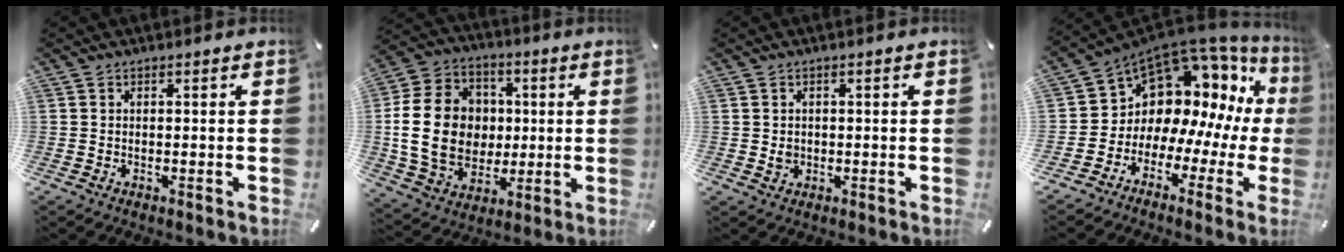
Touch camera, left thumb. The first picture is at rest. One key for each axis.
{"total": 19.3, "fx": 0.2, "fy": 16.2, "fz": 10.6, "tx": -0.224, "ty": 0.011, "tz": 0.009}
{"total": 2.3, "fx": -0.1, "fy": 2.1, "fz": 0.8, "tx": -0.010, "ty": 0.001, "tz": -0.005}
{"total": 12.0, "fx": 6.8, "fy": 8.7, "fz": 4.6, "tx": -0.087, "ty": -0.088, "tz": 0.133}